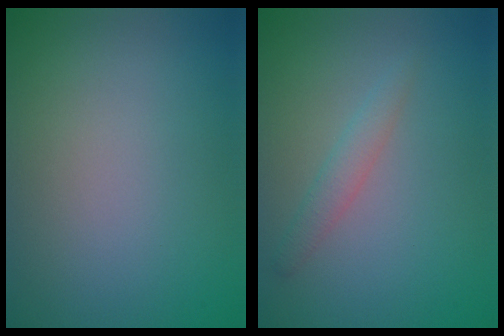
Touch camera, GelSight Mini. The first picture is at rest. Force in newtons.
{"total": 1.6, "press": 1.6, "slide": 0.0}